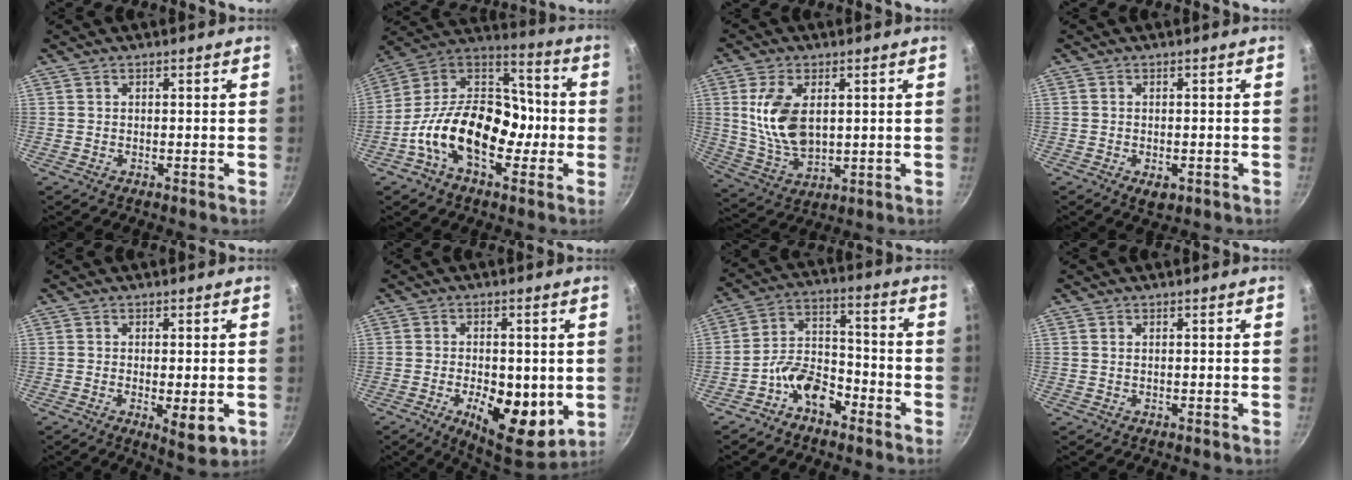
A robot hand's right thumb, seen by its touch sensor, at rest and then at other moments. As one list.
[{"total": 22.1, "force": [-5.7, 14.2, 15.9], "torque": [-0.228, 0.064, -0.118]}, {"total": 12.0, "force": [2.3, 7.0, 9.5], "torque": [-0.175, -0.021, 0.054]}, {"total": 2.9, "force": [-1.1, 1.8, 2.1], "torque": [-0.027, -0.003, -0.013]}, {"total": 6.3, "force": [-1.5, 2.2, 5.8], "torque": [-0.084, -0.012, -0.015]}, {"total": 13.9, "force": [-2.9, 6.9, 11.8], "torque": [-0.153, -0.011, -0.033]}, {"total": 9.7, "force": [-5.9, 5.6, 5.3], "torque": [-0.068, 0.064, -0.118]}, {"total": 0.5, "force": [0.1, 0.3, 0.4], "torque": [-0.009, 0.001, 0.003]}]